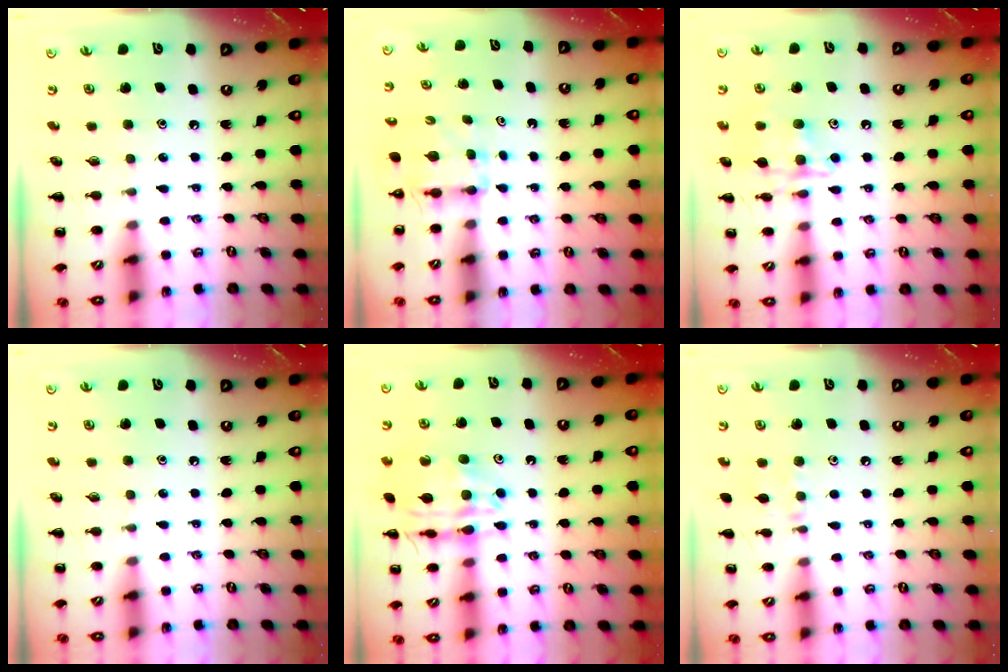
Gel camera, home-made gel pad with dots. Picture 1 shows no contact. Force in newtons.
{"total": 4.2, "press": 4.2, "slide": 0.2}
{"total": 13.2, "press": 13.2, "slide": 0.8}
{"total": 0.0}
{"total": 14.5, "press": 14.3, "slide": 1.8}
{"total": 6.5, "press": 6.3, "slide": 1.6}